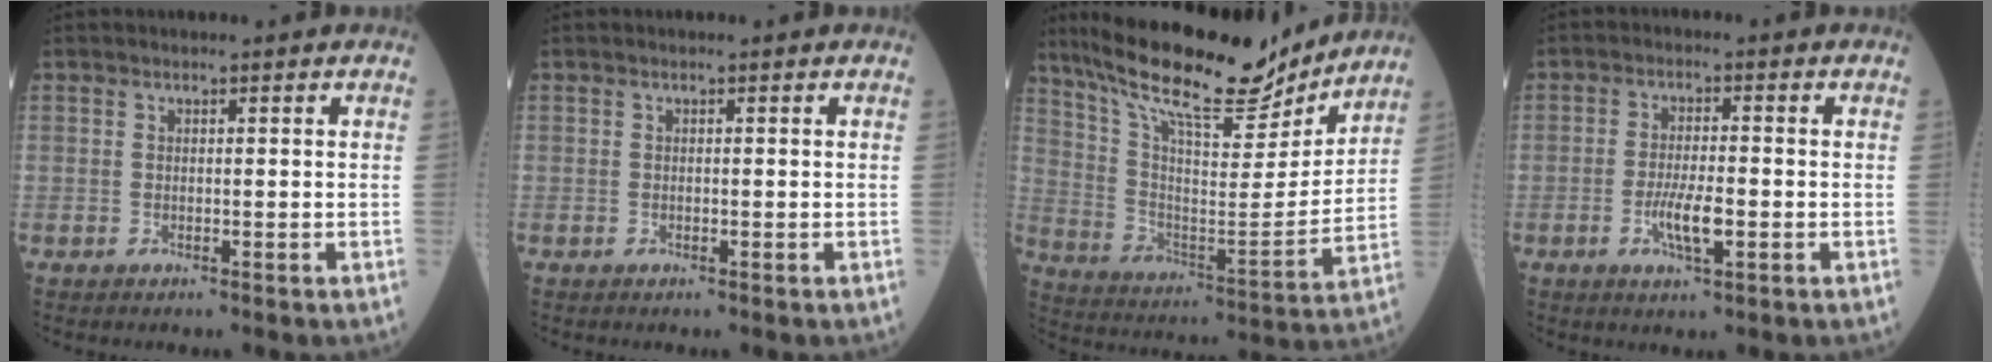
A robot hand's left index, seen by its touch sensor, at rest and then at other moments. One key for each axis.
{"total": 0.0}
{"total": 21.4, "fx": 18.3, "fy": 4.2, "fz": 10.2, "tx": -0.187, "ty": -0.006, "tz": 0.299}
{"total": 5.0, "fx": -1.6, "fy": 1.1, "fz": 4.6, "tx": -0.093, "ty": -0.003, "tz": -0.028}